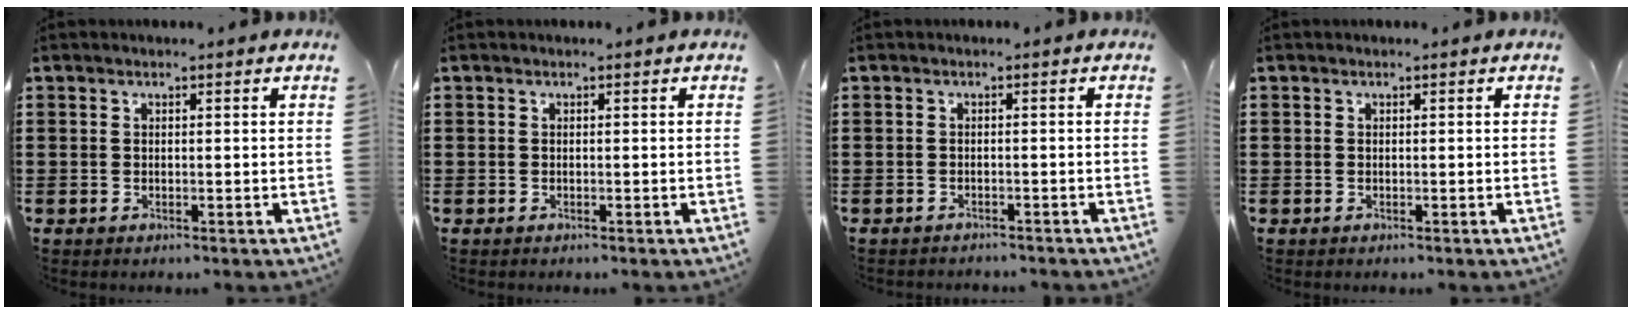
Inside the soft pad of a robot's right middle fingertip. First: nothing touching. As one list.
[{"total": 0.0}, {"total": 0.9, "force": [-0.9, 0.2, -0.2], "torque": [0.000, 0.000, -0.019]}, {"total": 0.0}]